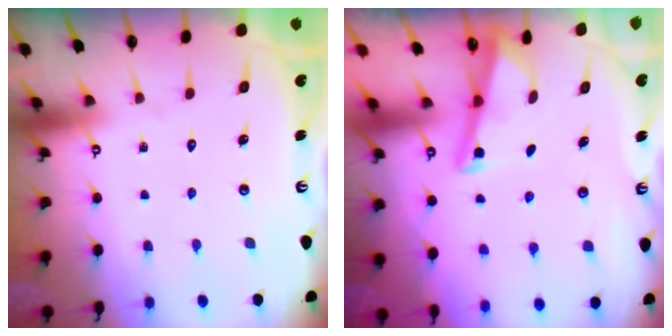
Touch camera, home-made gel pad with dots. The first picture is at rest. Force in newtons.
{"total": 2.9, "press": 2.8, "slide": 0.4}